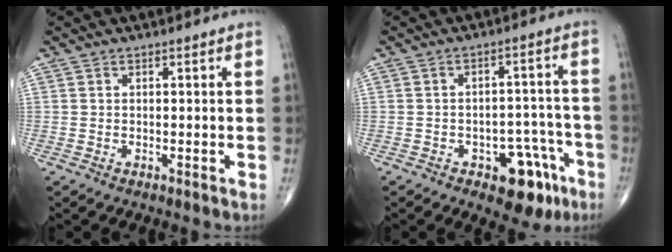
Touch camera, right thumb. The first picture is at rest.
{"total": 10.0, "force": [-5.3, 5.4, 6.5], "torque": [-0.044, 0.043, -0.064]}